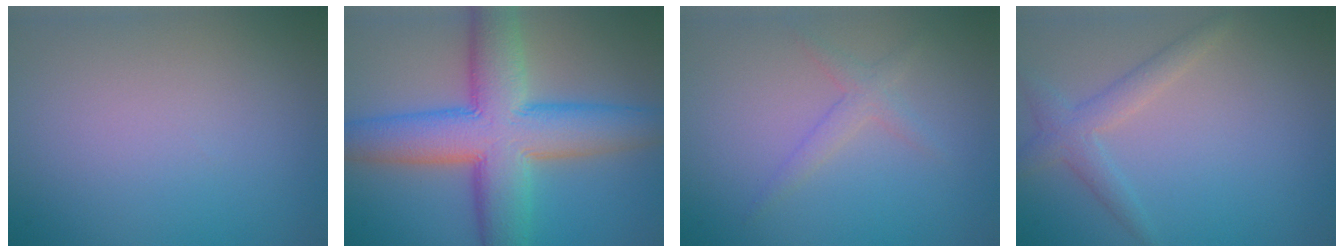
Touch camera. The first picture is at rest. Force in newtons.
{"total": 11.5, "press": 11.5, "slide": 0.4}
{"total": 1.6, "press": 1.6, "slide": 0.1}
{"total": 2.4, "press": 2.4, "slide": 0.2}